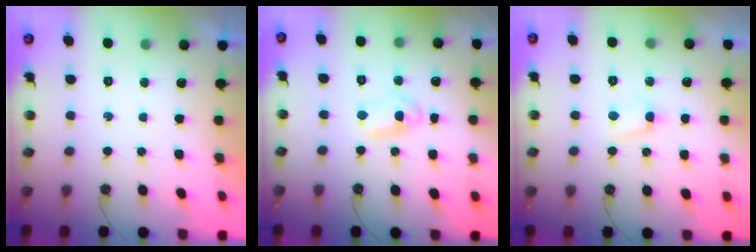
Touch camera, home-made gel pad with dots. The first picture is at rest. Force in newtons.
{"total": 3.5, "press": 3.5, "slide": 0.2}
{"total": 3.4, "press": 3.3, "slide": 0.4}